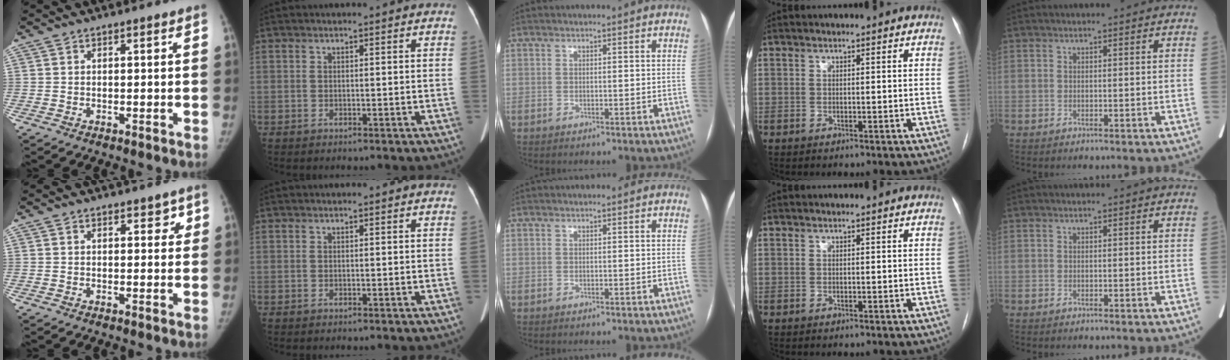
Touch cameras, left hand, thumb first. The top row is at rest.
{"thumb": {"total": 2.4, "force": [1.5, 1.5, 1.2], "torque": [0.013, -0.005, 0.017]}}